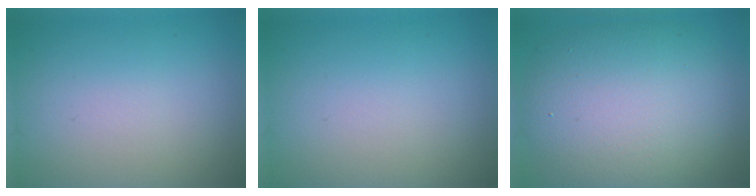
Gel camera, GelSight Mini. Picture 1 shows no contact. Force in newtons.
{"total": 0.0}
{"total": 10.8, "press": 10.7, "slide": 0.8}